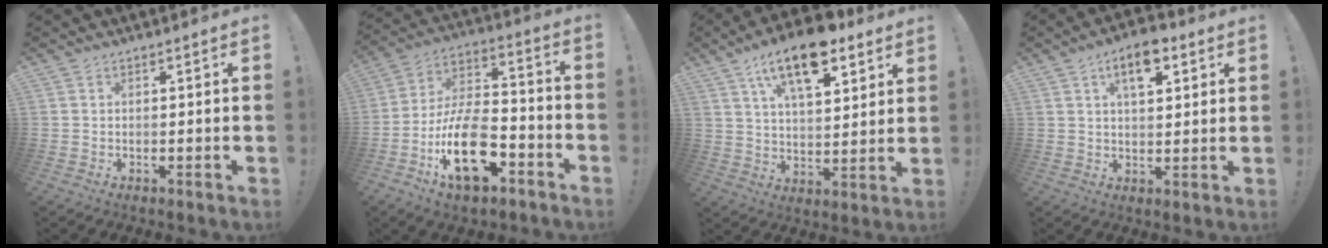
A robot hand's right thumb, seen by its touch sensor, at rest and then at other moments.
{"total": 21.0, "force": [-9.2, 10.4, 15.8], "torque": [-0.293, 0.055, -0.147]}
{"total": 16.2, "force": [10.0, 6.7, 10.8], "torque": [-0.178, -0.047, 0.172]}
{"total": 9.1, "force": [4.6, 4.3, 6.5], "torque": [-0.093, -0.011, 0.079]}